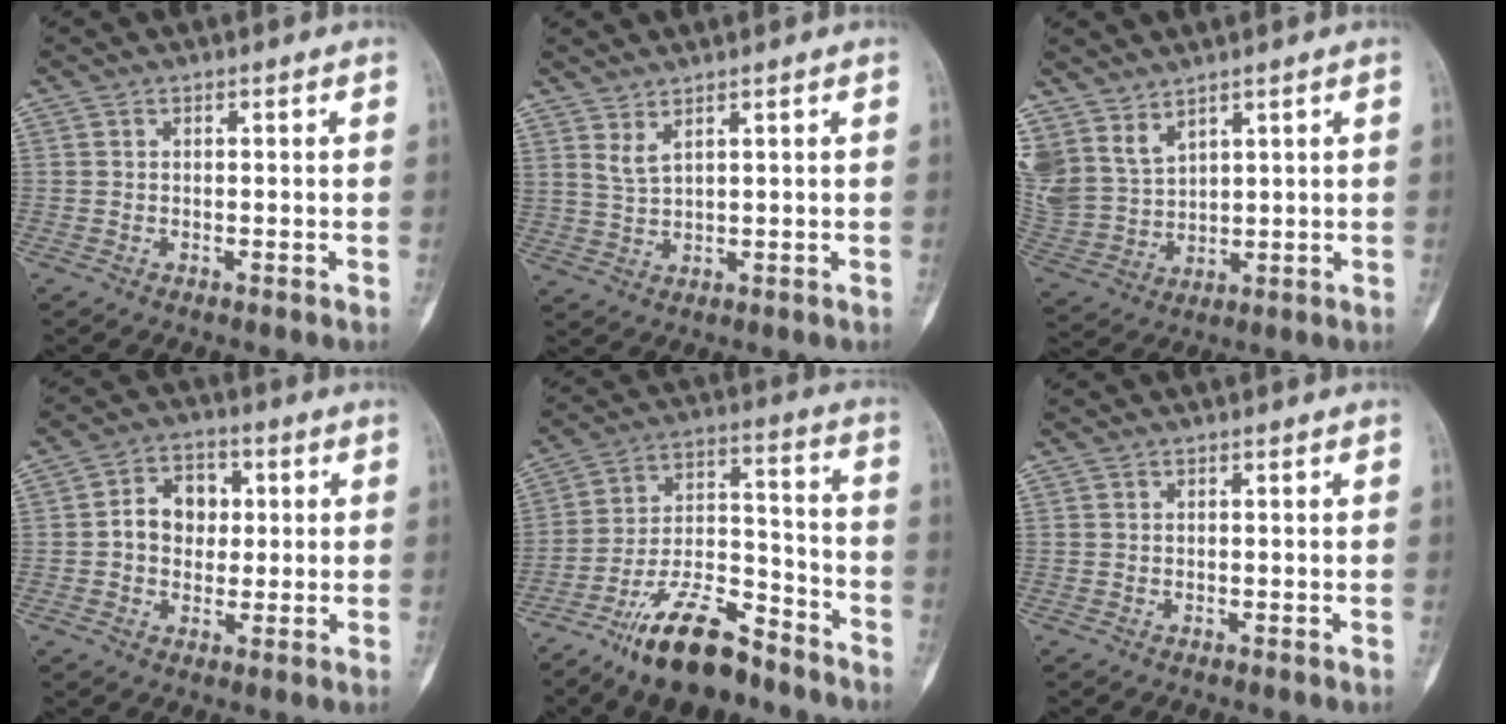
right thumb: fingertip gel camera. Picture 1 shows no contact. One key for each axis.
{"total": 3.2, "fx": 2.3, "fy": 0.6, "fz": 2.1, "tx": -0.046, "ty": -0.023, "tz": 0.054}
{"total": 9.7, "fx": 6.6, "fy": 5.3, "fz": 4.7, "tx": -0.094, "ty": -0.027, "tz": 0.162}
{"total": 8.2, "fx": 0.8, "fy": 6.5, "fz": 5.0, "tx": -0.046, "ty": 0.014, "tz": 0.006}
{"total": 17.2, "fx": -12.1, "fy": 6.6, "fz": 10.3, "tx": -0.167, "ty": 0.090, "tz": -0.211}
{"total": 0.0}